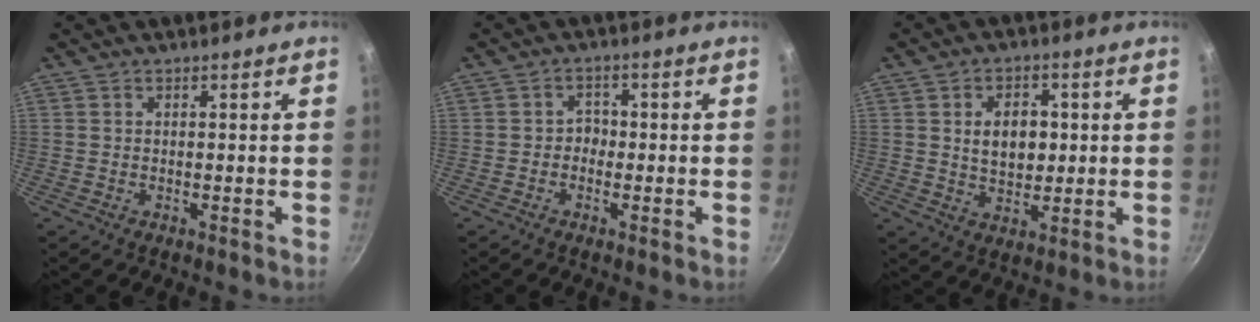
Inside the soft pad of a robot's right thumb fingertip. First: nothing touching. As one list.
[{"total": 2.4, "force": [-0.7, 2.0, 1.1], "torque": [0.002, 0.010, -0.015]}, {"total": 7.9, "force": [1.2, 5.4, 5.7], "torque": [-0.067, -0.003, 0.023]}]